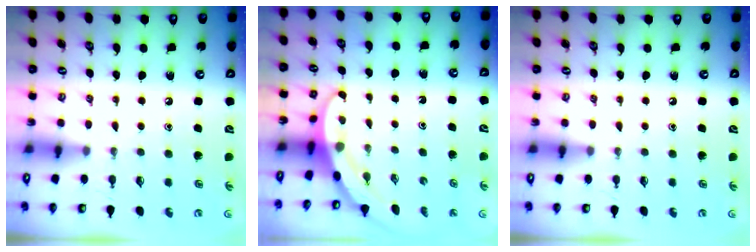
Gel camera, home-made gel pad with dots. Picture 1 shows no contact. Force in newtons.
{"total": 3.2, "press": 3.2, "slide": 0.2}
{"total": 0.0}